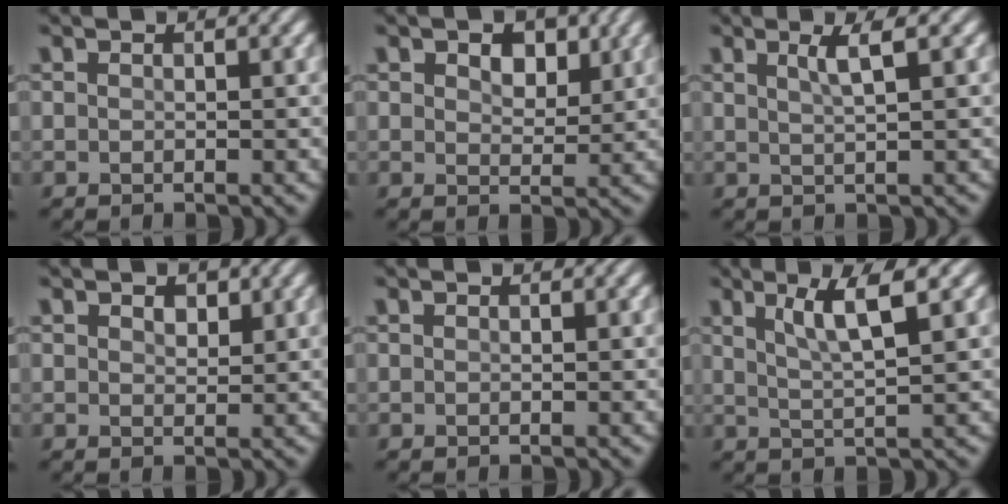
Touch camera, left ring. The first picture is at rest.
{"total": 3.2, "force": [1.5, 2.0, 2.0], "torque": [-0.031, 0.000, 0.017]}
{"total": 2.4, "force": [1.0, 0.5, 2.1], "torque": [-0.030, 0.006, 0.013]}
{"total": 1.4, "force": [0.8, 0.9, 0.8], "torque": [-0.010, 0.000, 0.014]}
{"total": 0.0}
{"total": 4.2, "force": [1.9, 0.7, 3.7], "torque": [-0.062, 0.000, 0.035]}